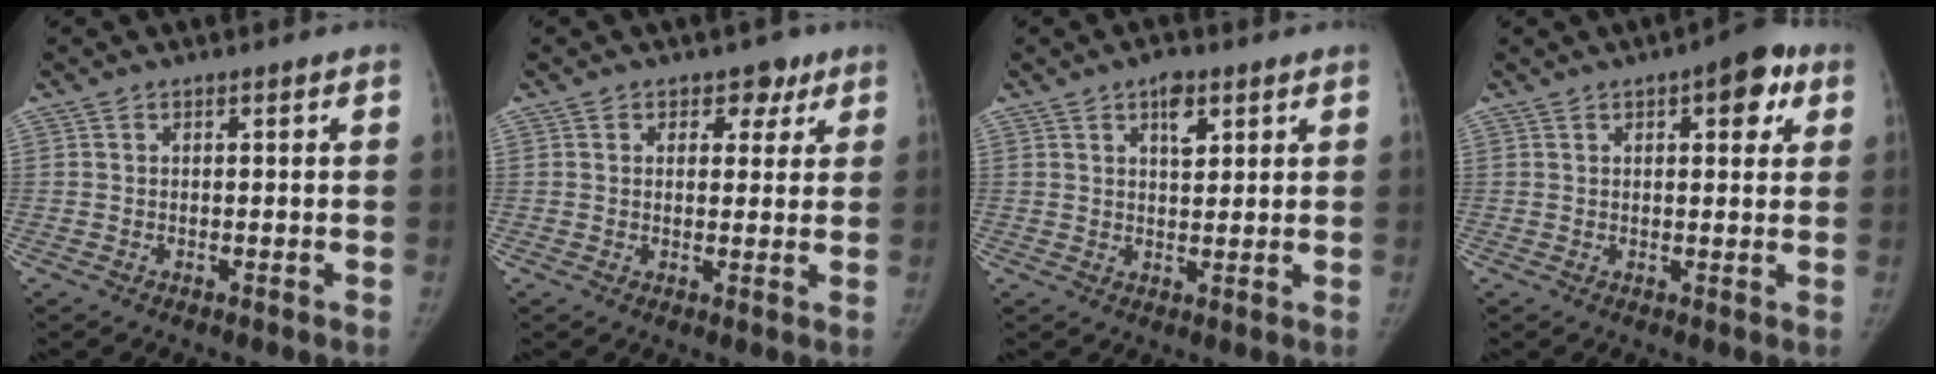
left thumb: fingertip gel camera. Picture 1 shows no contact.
{"total": 4.4, "force": [2.3, 3.3, 1.9], "torque": [0.006, -0.008, 0.028]}
{"total": 4.6, "force": [2.4, 2.3, 3.2], "torque": [-0.036, -0.008, 0.036]}
{"total": 7.1, "force": [3.2, 3.1, 5.6], "torque": [-0.038, -0.004, 0.032]}